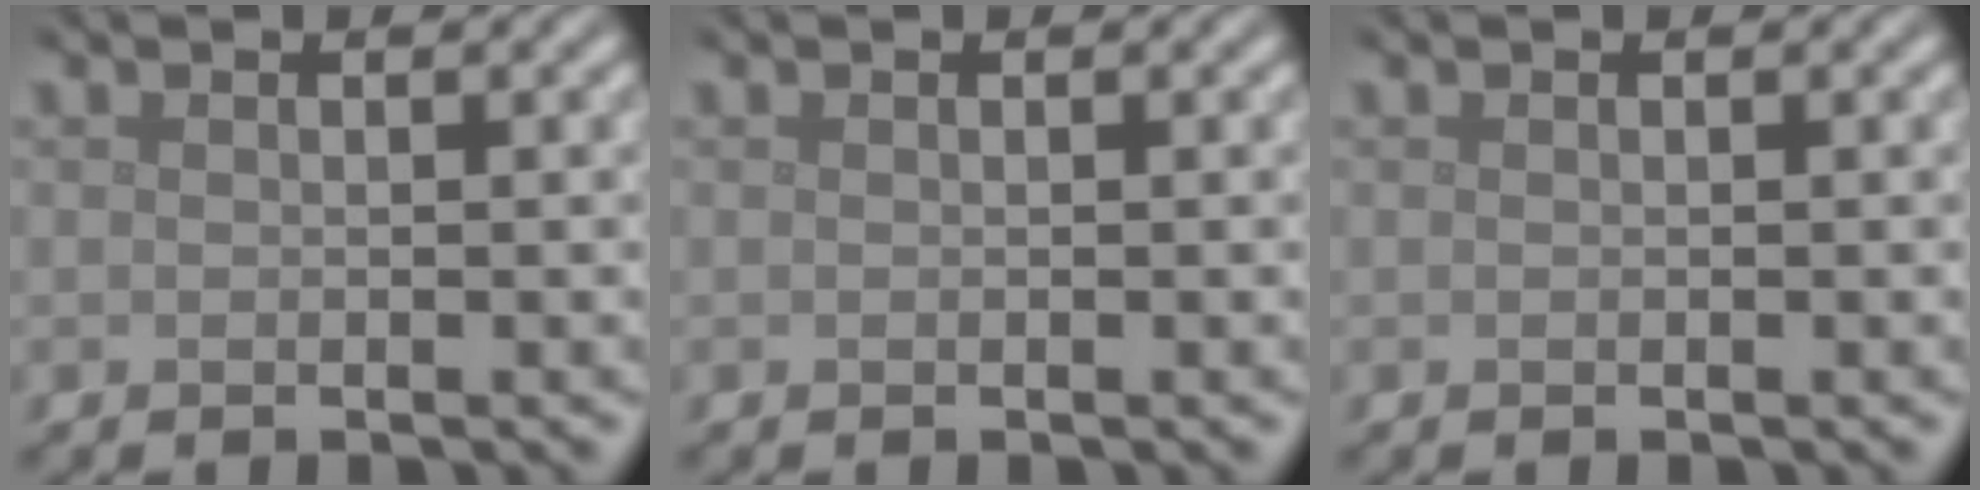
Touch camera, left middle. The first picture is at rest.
{"total": 0.0}
{"total": 0.0}